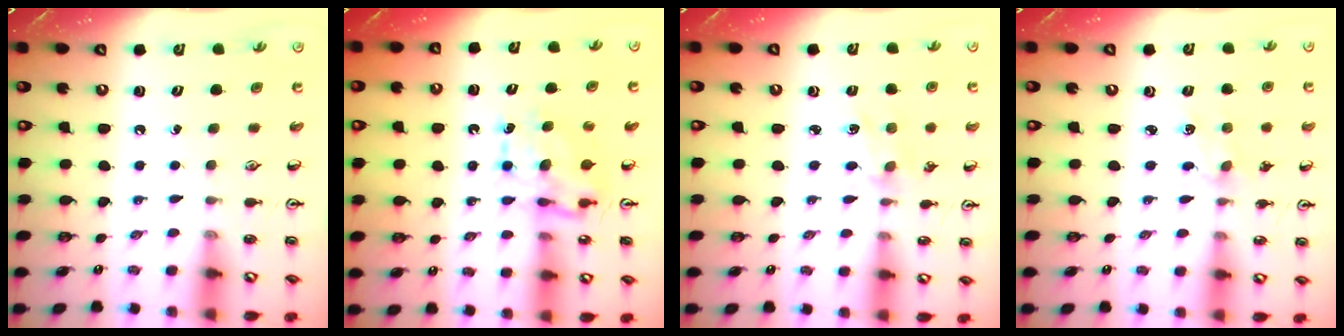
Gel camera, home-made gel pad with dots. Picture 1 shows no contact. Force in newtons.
{"total": 6.8, "press": 6.8, "slide": 0.5}
{"total": 2.7, "press": 2.7, "slide": 0.4}
{"total": 3.6, "press": 3.6, "slide": 0.5}